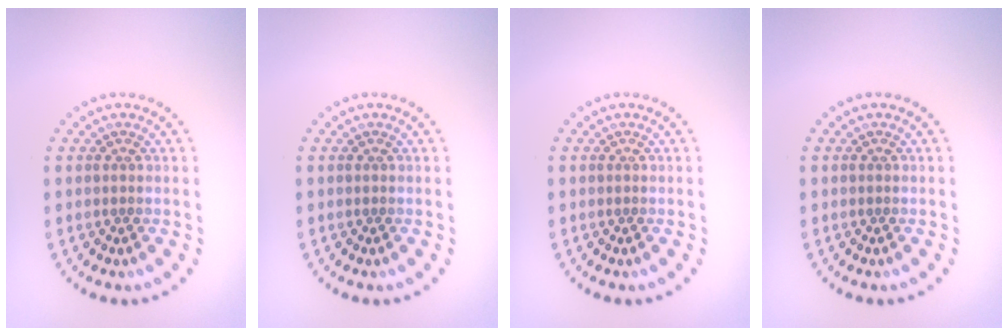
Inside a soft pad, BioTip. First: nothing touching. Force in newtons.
{"total": 0.0}
{"total": 0.0}
{"total": 0.0}